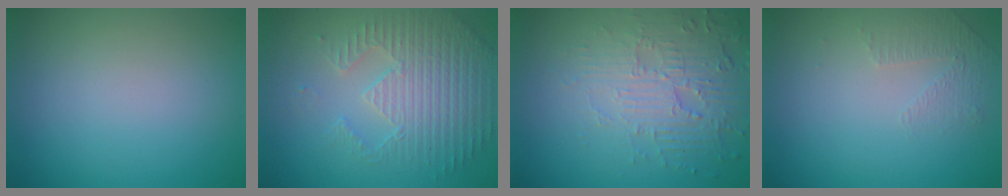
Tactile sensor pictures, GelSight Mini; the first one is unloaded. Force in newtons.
{"total": 4.2, "press": 4.1, "slide": 0.9}
{"total": 4.3, "press": 3.8, "slide": 2.0}
{"total": 1.4, "press": 0.8, "slide": 1.1}